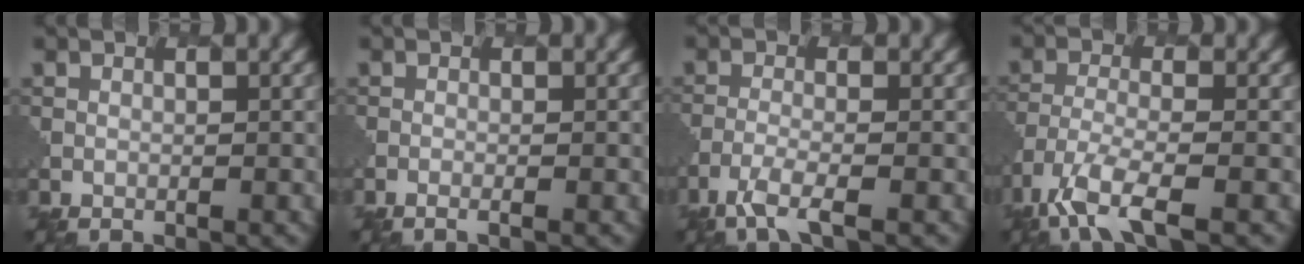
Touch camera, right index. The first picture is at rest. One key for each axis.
{"total": 1.1, "fx": -0.5, "fy": 0.3, "fz": 0.9, "tx": -0.009, "ty": -0.001, "tz": -0.015}
{"total": 3.2, "fx": -2.1, "fy": 0.5, "fz": 2.3, "tx": -0.049, "ty": -0.005, "tz": -0.053}
{"total": 5.6, "fx": -3.6, "fy": 1.6, "fz": 4.0, "tx": -0.088, "ty": -0.013, "tz": -0.076}